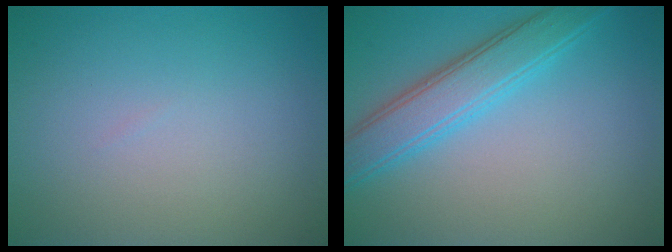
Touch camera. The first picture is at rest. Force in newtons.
{"total": 4.6, "press": 4.6, "slide": 0.2}